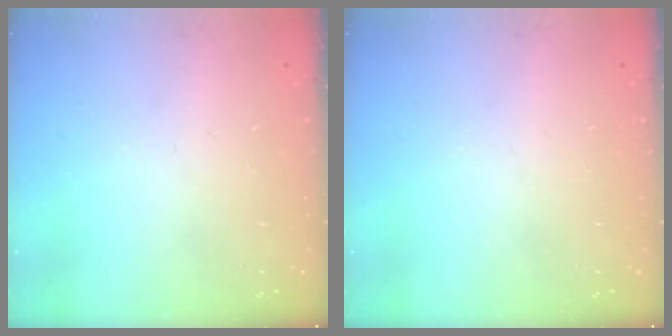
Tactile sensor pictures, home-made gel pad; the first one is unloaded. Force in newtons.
{"total": 0.0}